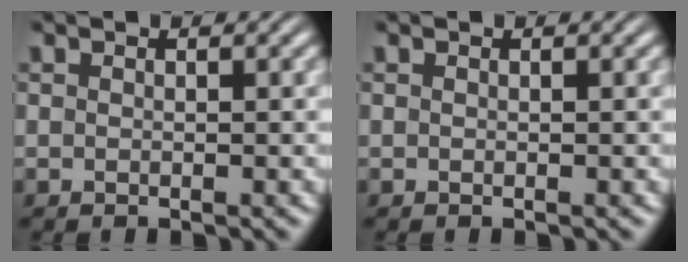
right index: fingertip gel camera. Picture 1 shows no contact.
{"total": 0.0}